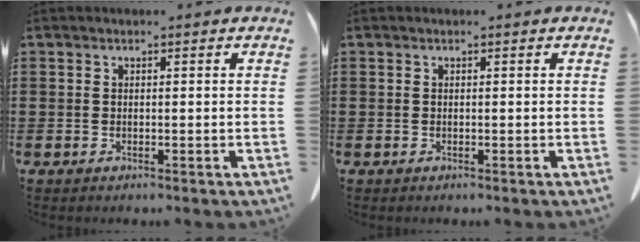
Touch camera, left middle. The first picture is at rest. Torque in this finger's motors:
{"motor_torque": [0.04, -0.01, 0.00, -0.01]}